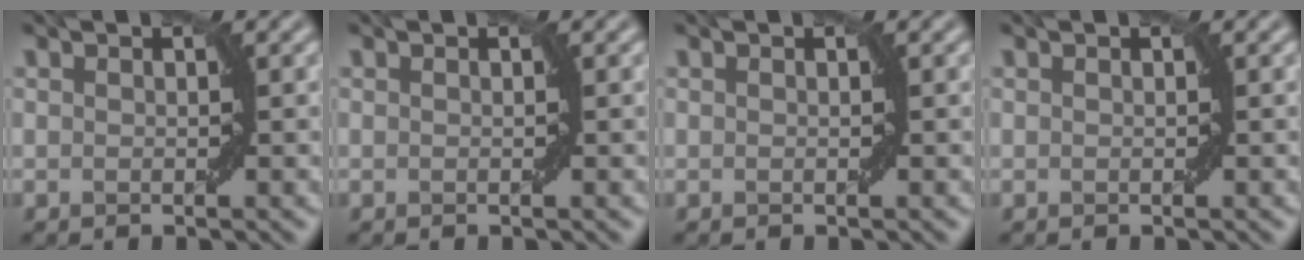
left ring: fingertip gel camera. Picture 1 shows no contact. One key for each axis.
{"total": 0.0}
{"total": 0.0}
{"total": 0.0}